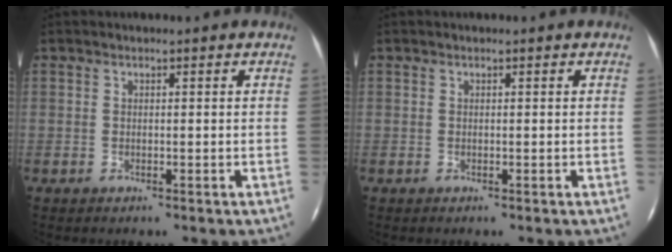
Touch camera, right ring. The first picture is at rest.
{"total": 0.0}